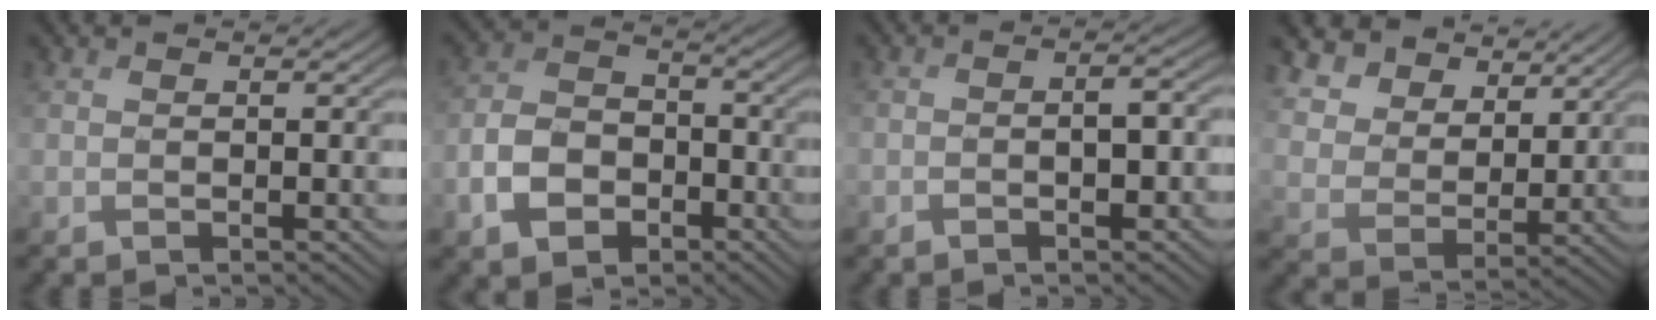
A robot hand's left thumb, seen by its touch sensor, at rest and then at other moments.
{"total": 6.8, "force": [-3.9, 4.8, 3.0], "torque": [-0.061, -0.003, -0.082]}
{"total": 3.8, "force": [-1.7, 1.5, 3.1], "torque": [-0.044, -0.001, -0.025]}
{"total": 9.4, "force": [6.4, 5.9, 3.7], "torque": [-0.117, -0.001, 0.127]}